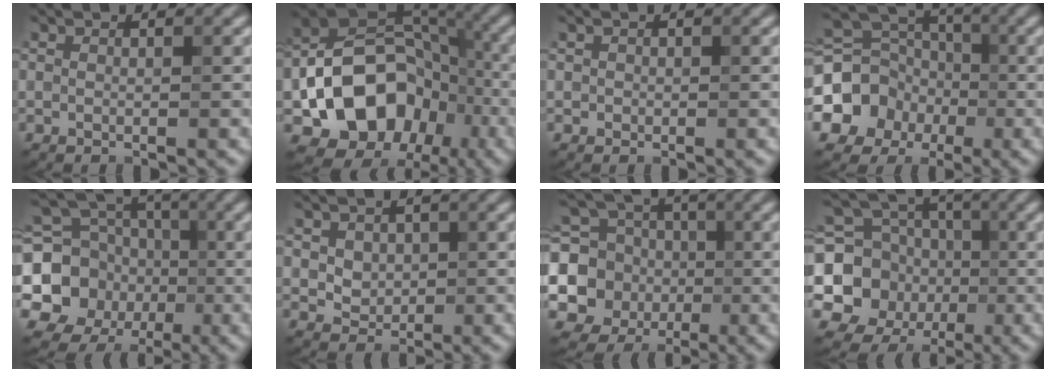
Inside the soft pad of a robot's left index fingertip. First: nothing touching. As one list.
[{"total": 12.8, "force": [-4.3, 9.6, 7.2], "torque": [-0.109, 0.006, -0.085]}, {"total": 0.6, "force": [0.1, 0.6, 0.1], "torque": [0.005, -0.002, 0.000]}, {"total": 9.7, "force": [-2.8, 8.8, 3.1], "torque": [-0.063, -0.007, -0.071]}, {"total": 10.2, "force": [-0.8, 9.3, 4.1], "torque": [-0.082, -0.019, -0.034]}, {"total": 3.1, "force": [1.0, 2.4, 1.6], "torque": [-0.036, 0.004, 0.030]}, {"total": 8.5, "force": [-0.8, 7.8, 3.4], "torque": [-0.063, -0.013, -0.035]}, {"total": 9.0, "force": [-0.5, 8.3, 3.5], "torque": [-0.070, -0.017, -0.025]}]